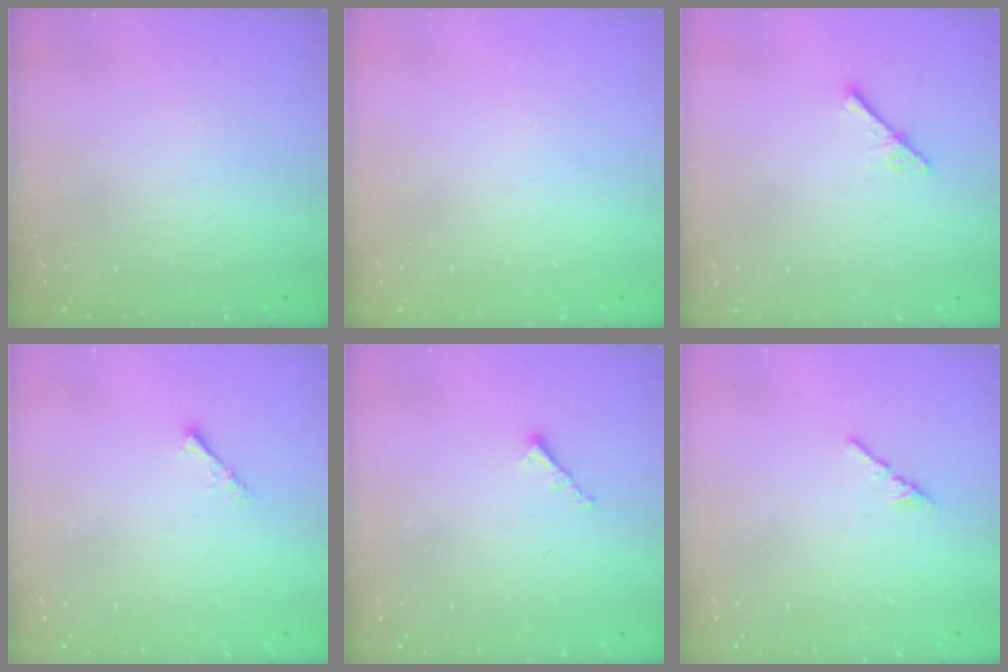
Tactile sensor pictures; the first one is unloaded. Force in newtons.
{"total": 0.0}
{"total": 2.9, "press": 2.9, "slide": 0.2}
{"total": 1.4, "press": 1.4, "slide": 0.3}
{"total": 1.2, "press": 1.1, "slide": 0.5}
{"total": 0.8, "press": 0.7, "slide": 0.5}